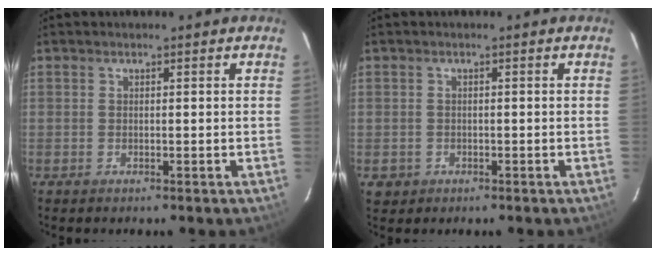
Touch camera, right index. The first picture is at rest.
{"total": 2.7, "force": [-0.7, 2.6, 0.5], "torque": [-0.015, 0.001, -0.005]}